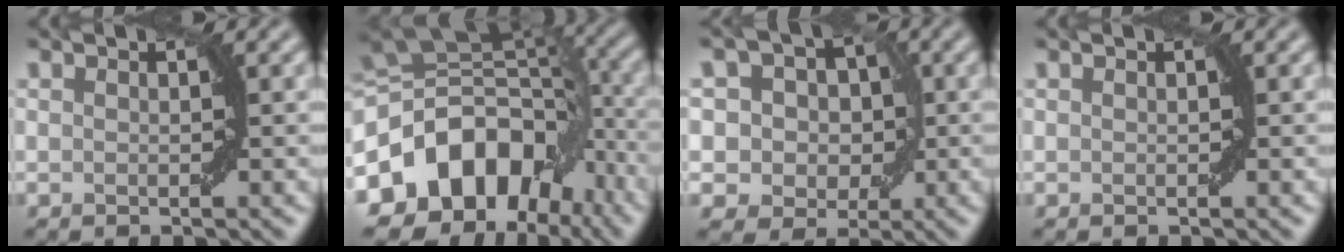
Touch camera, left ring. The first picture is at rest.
{"total": 14.0, "force": [-5.2, 10.2, 8.0], "torque": [-0.147, 0.003, -0.098]}
{"total": 6.6, "force": [1.9, 5.5, 3.1], "torque": [-0.024, 0.023, -0.006]}
{"total": 0.0}